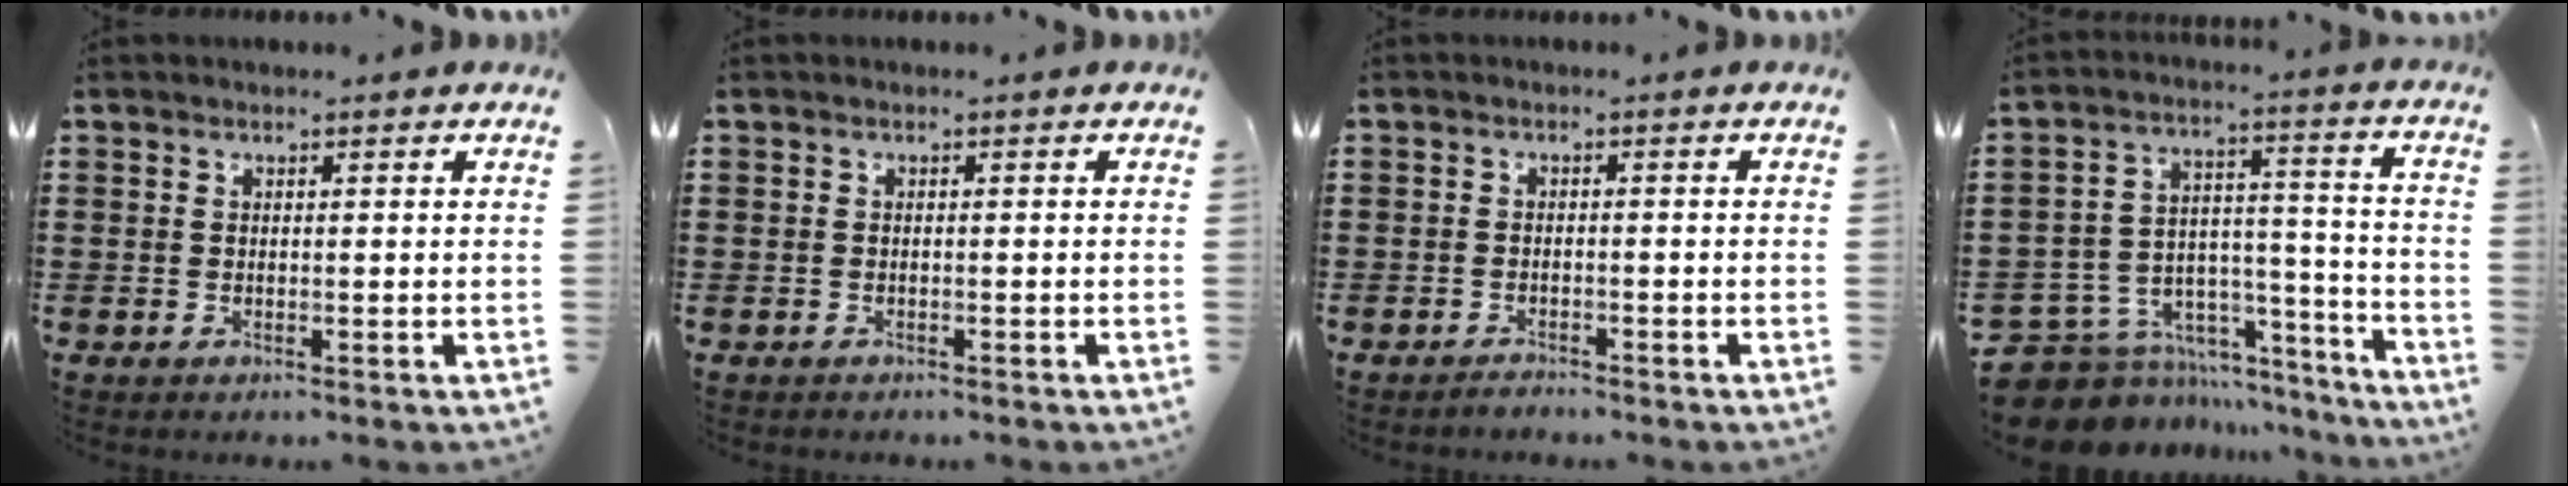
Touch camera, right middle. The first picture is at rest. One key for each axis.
{"total": 0.8, "fx": -0.7, "fy": 0.5, "fz": -0.1, "tx": 0.001, "ty": 0.004, "tz": -0.016}
{"total": 1.6, "fx": -1.6, "fy": 0.4, "fz": -0.1, "tx": -0.003, "ty": 0.006, "tz": -0.035}
{"total": 7.9, "fx": -6.2, "fy": 4.8, "fz": 1.1, "tx": -0.038, "ty": 0.000, "tz": -0.112}